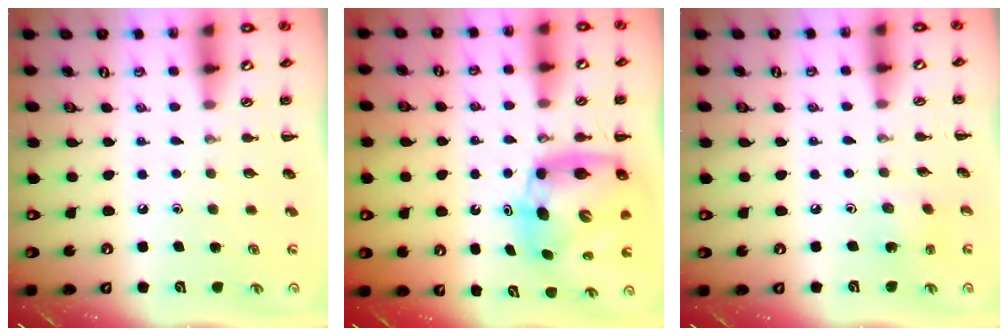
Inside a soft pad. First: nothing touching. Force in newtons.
{"total": 9.0, "press": 8.7, "slide": 2.3}
{"total": 1.9, "press": 1.7, "slide": 0.7}